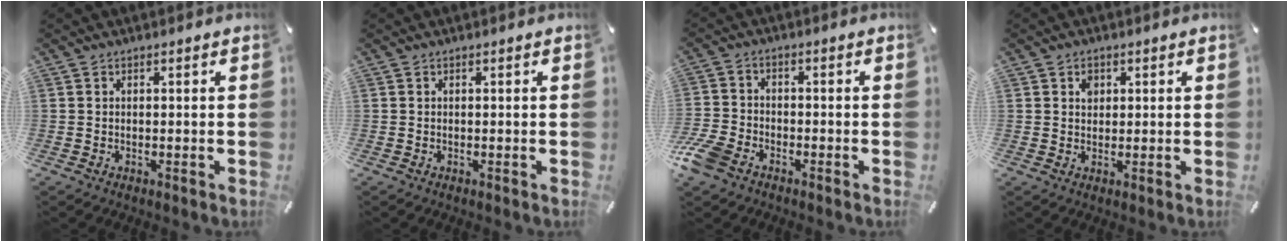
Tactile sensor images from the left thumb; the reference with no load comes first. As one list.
[{"total": 0.0}, {"total": 7.1, "force": [-4.5, 4.2, 3.5], "torque": [-0.093, 0.012, -0.091]}, {"total": 2.2, "force": [0.7, 2.0, 0.7], "torque": [0.001, -0.002, 0.009]}]